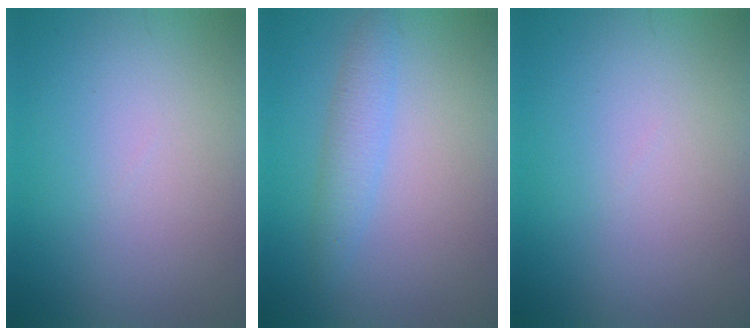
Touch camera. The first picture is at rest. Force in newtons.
{"total": 2.3, "press": 2.3, "slide": 0.1}
{"total": 0.0}